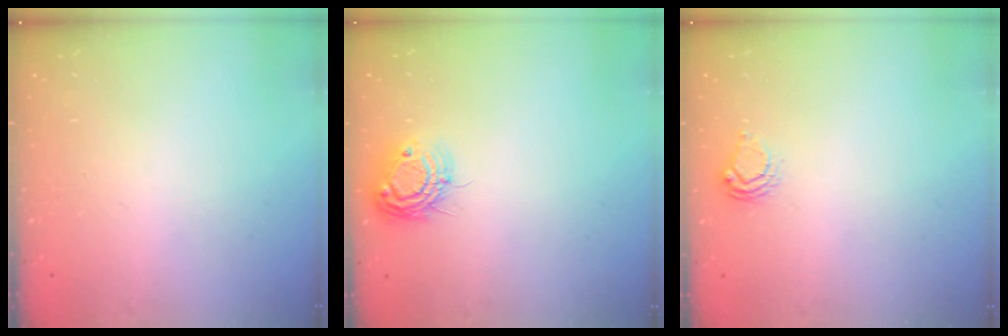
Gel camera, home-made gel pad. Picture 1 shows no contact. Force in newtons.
{"total": 9.8, "press": 9.7, "slide": 0.8}
{"total": 5.8, "press": 5.8, "slide": 0.3}